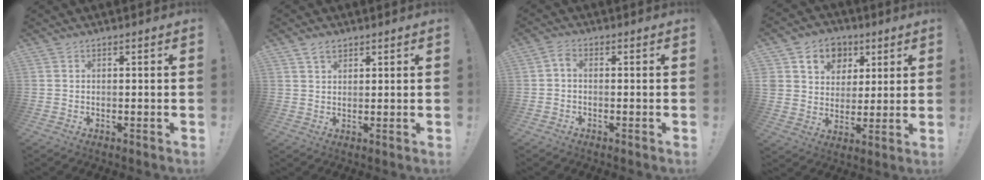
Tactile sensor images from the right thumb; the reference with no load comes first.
{"total": 3.1, "force": [2.1, 1.8, 1.5], "torque": [-0.021, -0.008, 0.038]}
{"total": 1.9, "force": [-0.9, 1.0, 1.4], "torque": [-0.030, 0.010, -0.015]}
{"total": 10.2, "force": [4.4, 8.9, 2.5], "torque": [-0.037, -0.028, 0.090]}